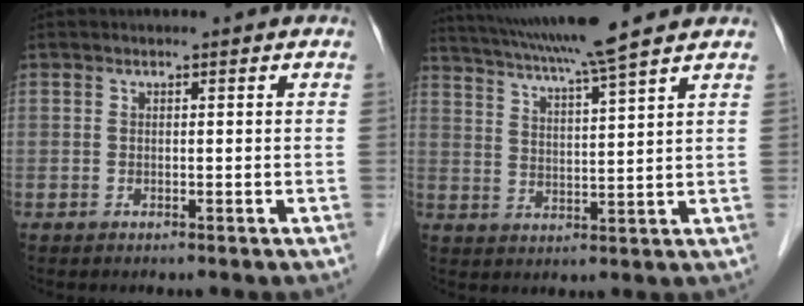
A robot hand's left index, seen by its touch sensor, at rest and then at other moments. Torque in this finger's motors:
{"motor_torque": [-0.10, -0.75, 0.57, 0.15]}